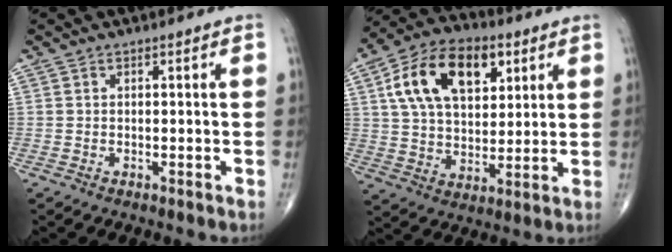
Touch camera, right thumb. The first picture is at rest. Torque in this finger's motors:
{"motor_torque": [0.28, 0.46, 0.20, 0.00, 0.35]}